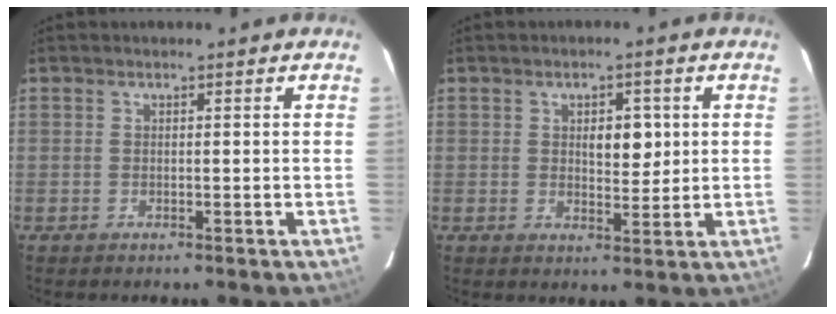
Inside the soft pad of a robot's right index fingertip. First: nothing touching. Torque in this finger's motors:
{"motor_torque": [0.56, 0.26, 0.10, 0.05]}